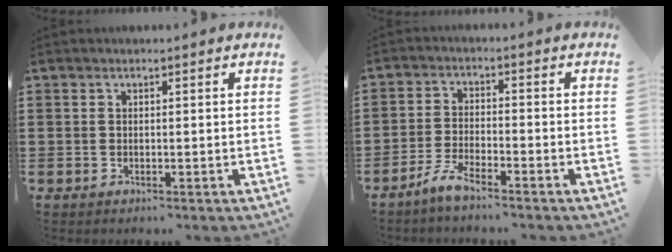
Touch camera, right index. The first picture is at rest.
{"total": 3.9, "force": [-3.3, 0.2, 1.9], "torque": [-0.054, -0.001, -0.069]}